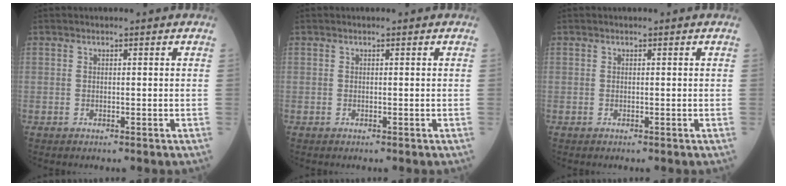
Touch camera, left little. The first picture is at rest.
{"total": 0.0}
{"total": 0.0}